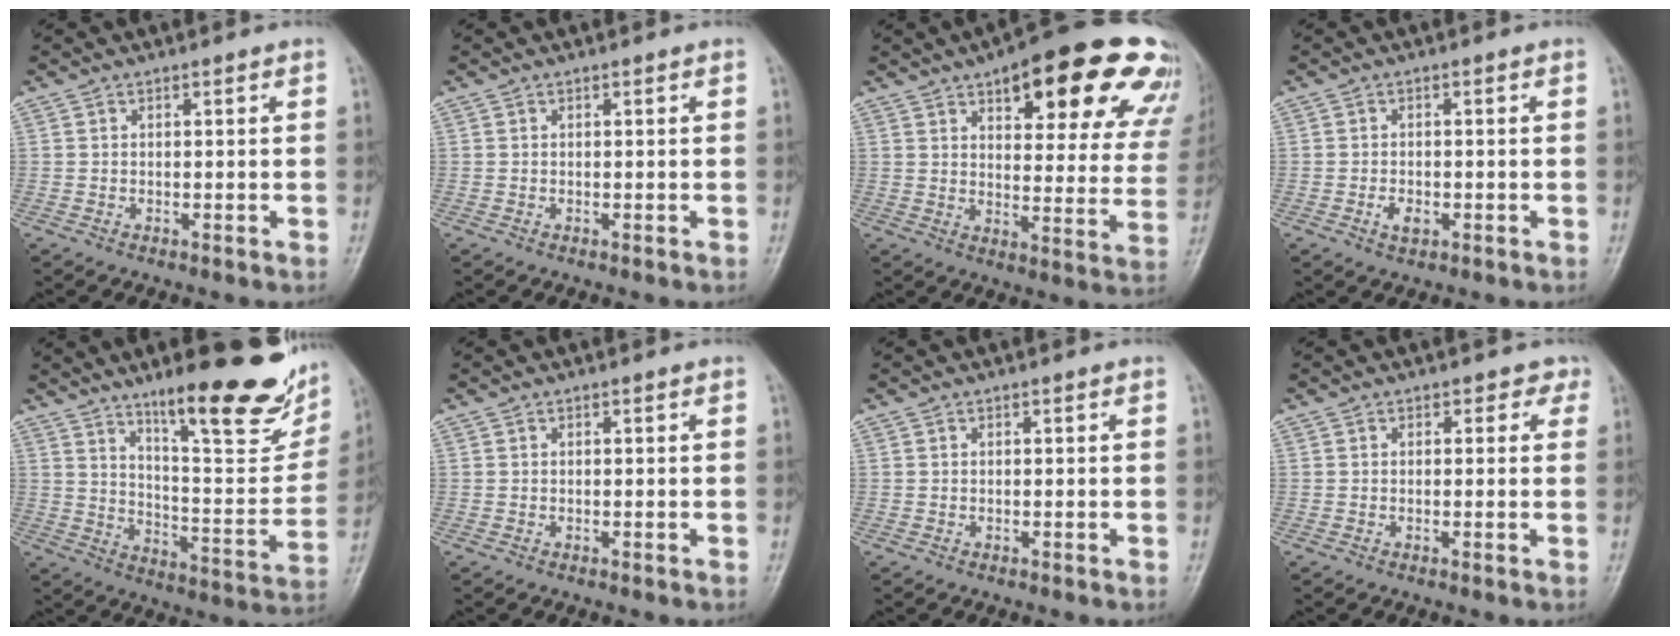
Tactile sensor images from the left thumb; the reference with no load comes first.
{"total": 0.0}
{"total": 25.9, "force": [15.3, 9.4, 18.7], "torque": [-0.203, -0.037, 0.190]}
{"total": 2.4, "force": [-1.0, 1.5, 1.5], "torque": [-0.023, 0.001, -0.015]}
{"total": 23.1, "force": [14.9, 5.9, 16.6], "torque": [-0.192, -0.077, 0.227]}
{"total": 0.0}
{"total": 0.0}
{"total": 1.8, "force": [0.8, 1.5, 0.6], "torque": [0.020, 0.002, -0.002]}